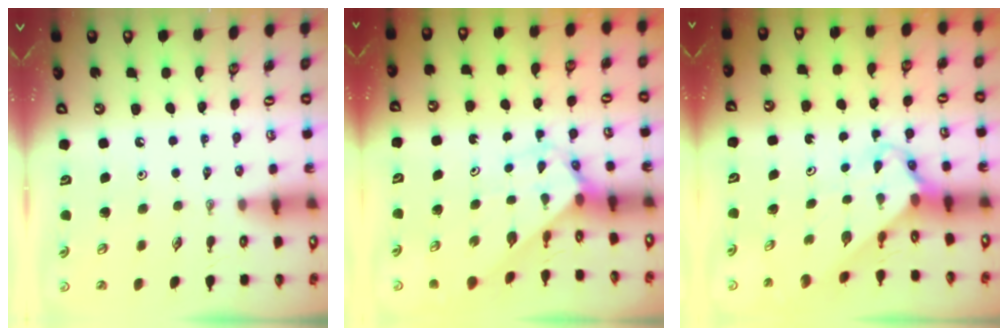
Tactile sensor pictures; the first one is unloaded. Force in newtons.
{"total": 2.8, "press": 2.8, "slide": 0.2}
{"total": 2.5, "press": 2.5, "slide": 0.2}